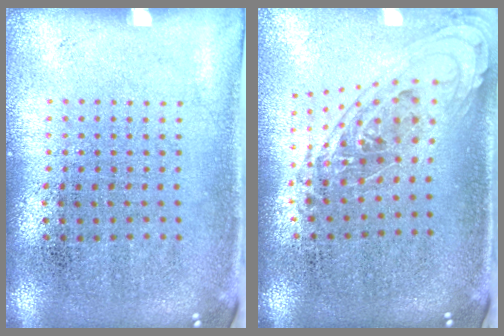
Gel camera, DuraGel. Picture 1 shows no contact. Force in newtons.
{"total": 1.1, "press": 1.0, "slide": 0.4}